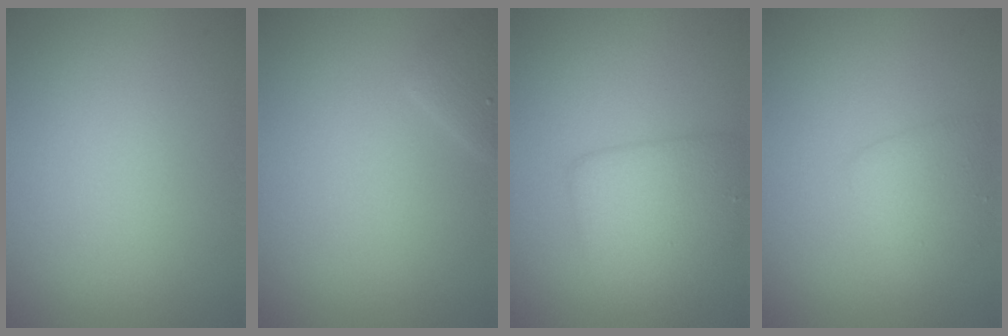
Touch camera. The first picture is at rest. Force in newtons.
{"total": 1.3, "press": 1.3, "slide": 0.2}
{"total": 4.3, "press": 4.3, "slide": 0.0}
{"total": 2.2, "press": 2.2, "slide": 0.1}